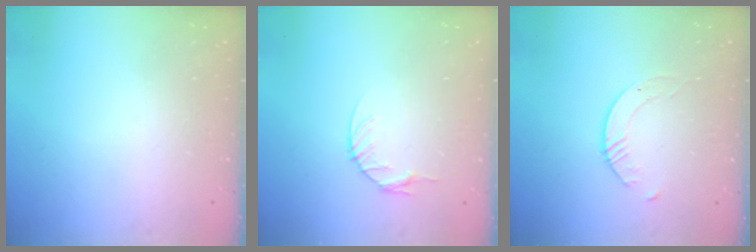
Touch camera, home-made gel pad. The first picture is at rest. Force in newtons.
{"total": 4.6, "press": 4.6, "slide": 0.6}
{"total": 1.7, "press": 1.7, "slide": 0.2}